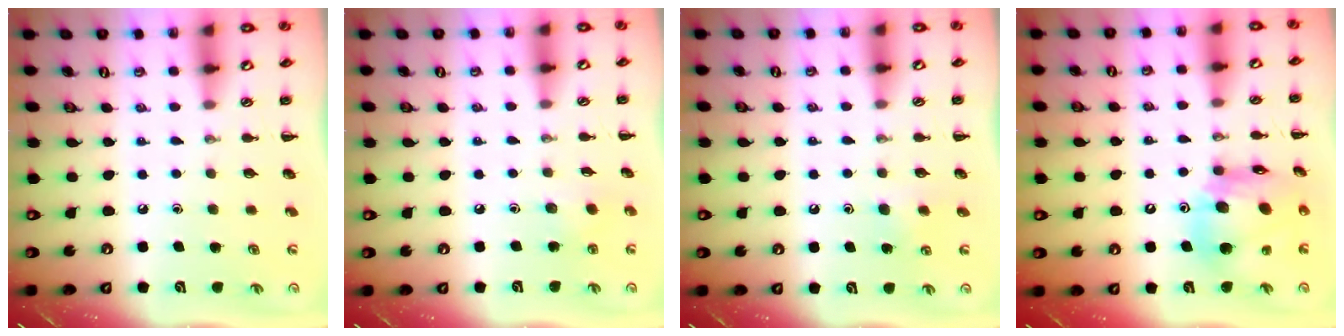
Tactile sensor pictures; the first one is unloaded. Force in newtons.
{"total": 2.3, "press": 2.2, "slide": 0.8}
{"total": 5.0, "press": 4.9, "slide": 1.3}
{"total": 15.1, "press": 14.7, "slide": 3.6}